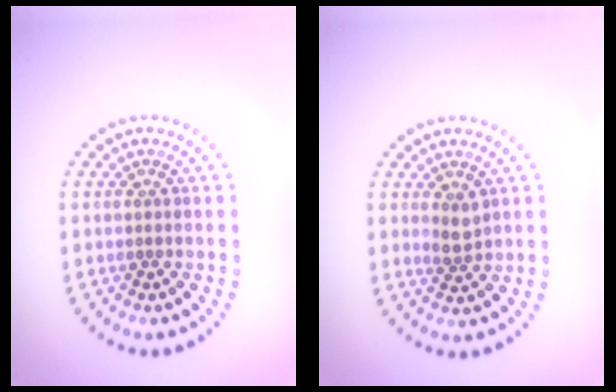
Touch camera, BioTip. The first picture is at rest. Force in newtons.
{"total": 1.6, "press": 1.4, "slide": 0.8}